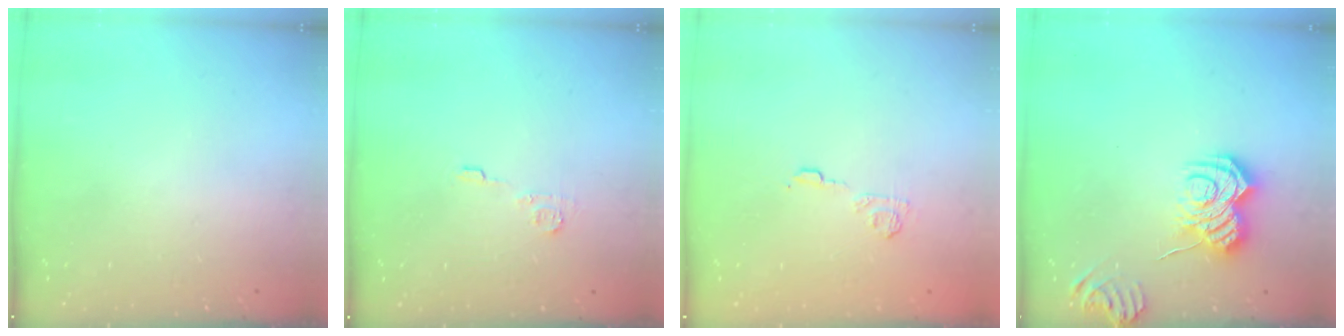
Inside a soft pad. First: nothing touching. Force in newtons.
{"total": 4.9, "press": 4.9, "slide": 0.2}
{"total": 5.2, "press": 4.9, "slide": 1.5}
{"total": 10.1, "press": 10.1, "slide": 0.9}